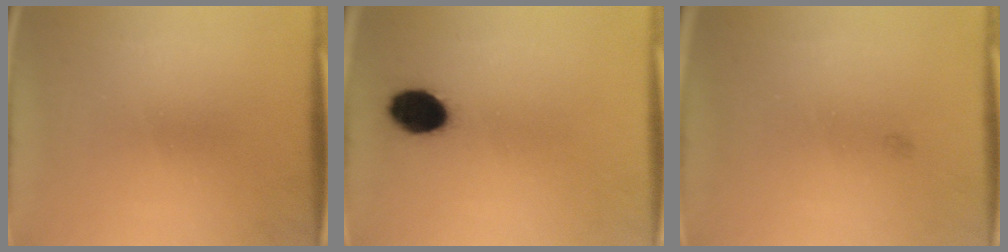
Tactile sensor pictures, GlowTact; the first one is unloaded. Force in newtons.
{"total": 9.4}
{"total": 0.6}